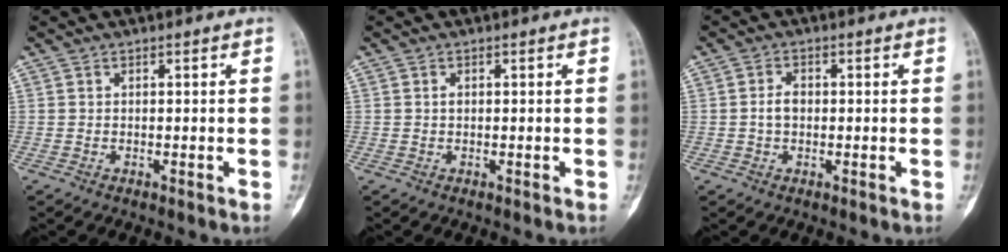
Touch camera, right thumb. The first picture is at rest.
{"total": 0.6, "force": [0.1, 0.4, 0.4], "torque": [-0.006, 0.002, 0.001]}
{"total": 2.7, "force": [-0.2, 1.8, 1.9], "torque": [-0.034, 0.008, -0.006]}